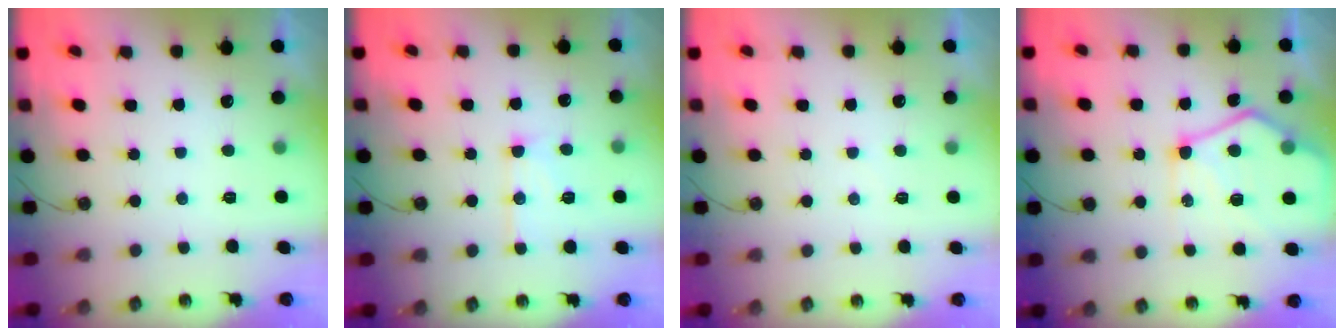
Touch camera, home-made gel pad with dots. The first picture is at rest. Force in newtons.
{"total": 10.2, "press": 10.1, "slide": 0.8}
{"total": 3.5, "press": 3.5, "slide": 0.4}
{"total": 17.0, "press": 16.9, "slide": 1.7}